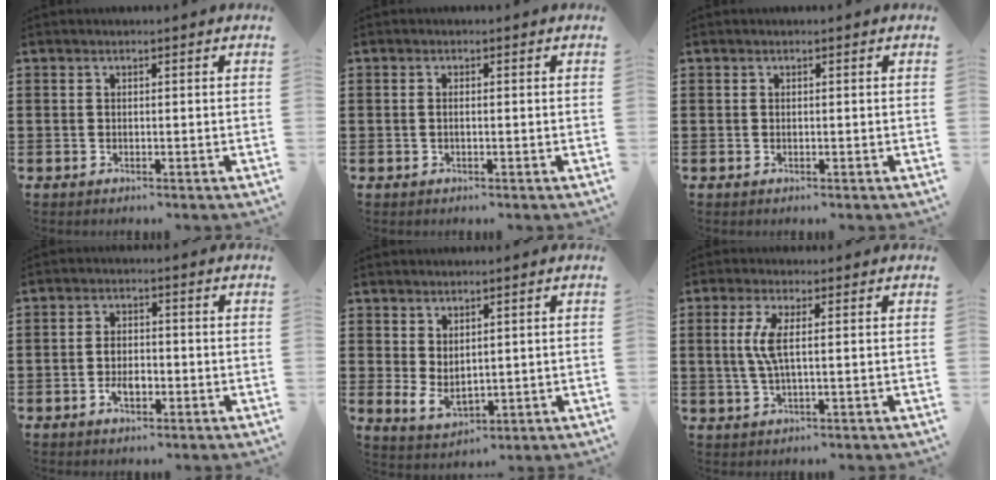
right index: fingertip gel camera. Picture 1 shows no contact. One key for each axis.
{"total": 0.8, "fx": -0.1, "fy": 0.2, "fz": 0.8, "tx": -0.017, "ty": -0.001, "tz": -0.001}
{"total": 0.0}
{"total": 3.4, "fx": -1.1, "fy": 1.9, "fz": 2.6, "tx": -0.052, "ty": 0.005, "tz": -0.023}
{"total": 2.8, "fx": 1.1, "fy": 1.7, "fz": 2.0, "tx": -0.047, "ty": -0.002, "tz": 0.019}
{"total": 4.4, "fx": 0.5, "fy": 0.6, "fz": 4.3, "tx": -0.104, "ty": -0.011, "tz": 0.000}